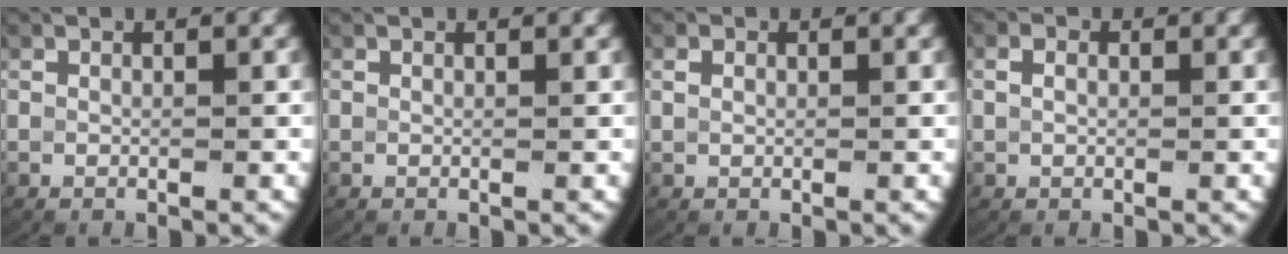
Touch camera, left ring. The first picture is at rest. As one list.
[{"total": 0.0}, {"total": 0.7, "force": [0.4, 0.4, 0.4], "torque": [-0.009, -0.003, 0.013]}, {"total": 1.1, "force": [0.3, 0.7, 0.8], "torque": [-0.017, -0.003, 0.011]}]